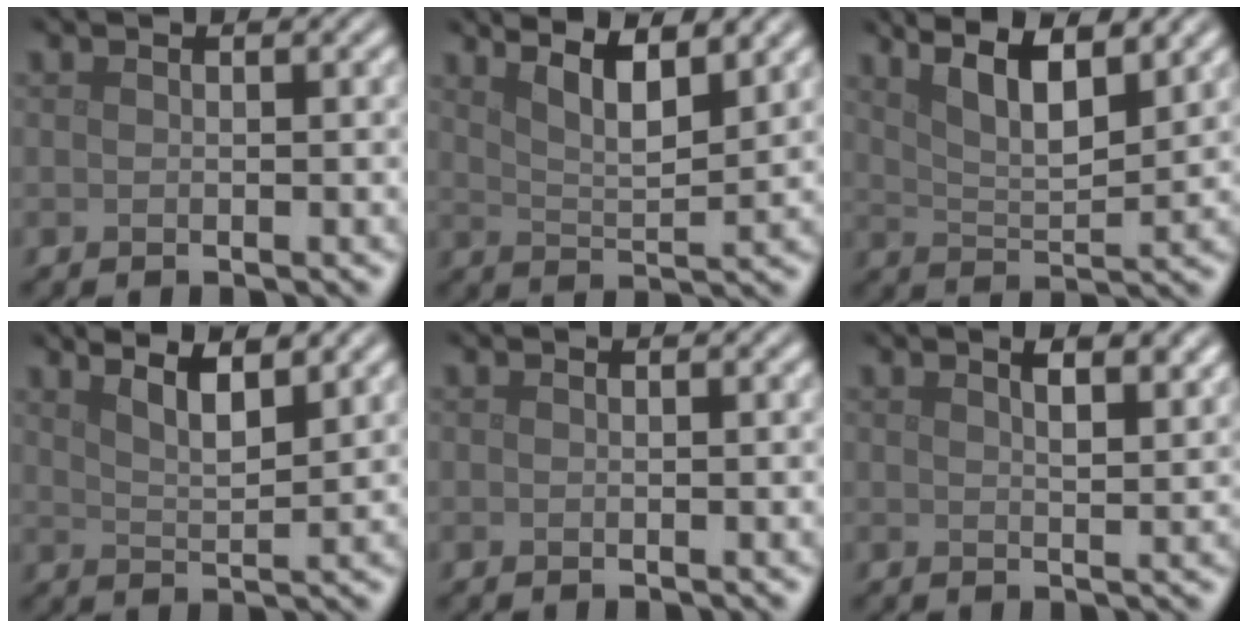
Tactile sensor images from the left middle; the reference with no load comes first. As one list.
[{"total": 5.5, "force": [3.9, 1.4, 3.6], "torque": [-0.048, 0.013, 0.050]}, {"total": 7.1, "force": [4.8, 2.1, 4.9], "torque": [-0.073, 0.019, 0.061]}, {"total": 4.4, "force": [3.2, 1.1, 2.8], "torque": [-0.032, 0.011, 0.040]}, {"total": 0.0}, {"total": 3.9, "force": [2.3, 1.4, 2.7], "torque": [-0.025, 0.013, 0.022]}]